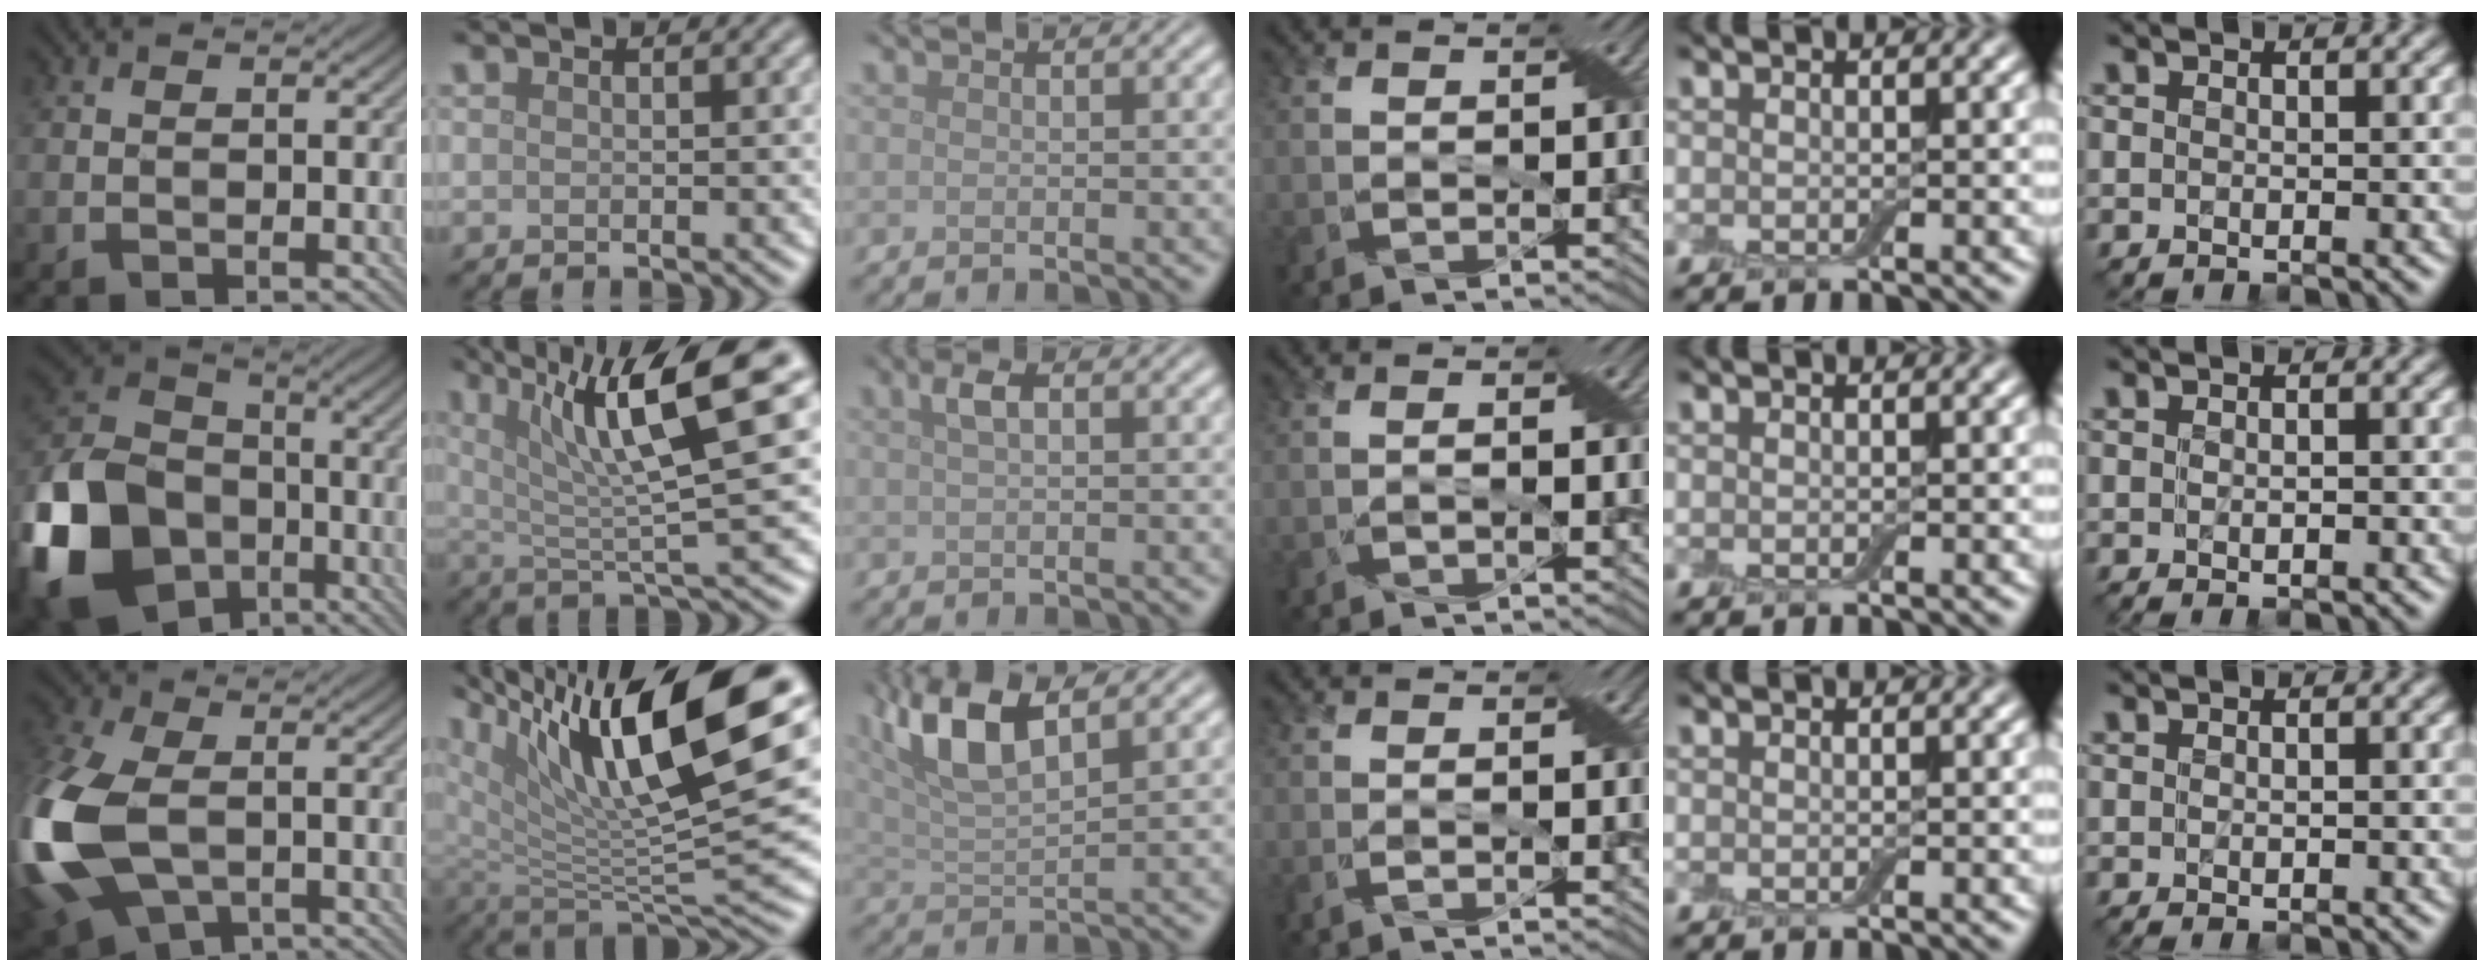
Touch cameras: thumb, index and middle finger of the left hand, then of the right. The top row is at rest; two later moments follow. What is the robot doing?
{"motion": "open", "object": "airpods case & airpods"}